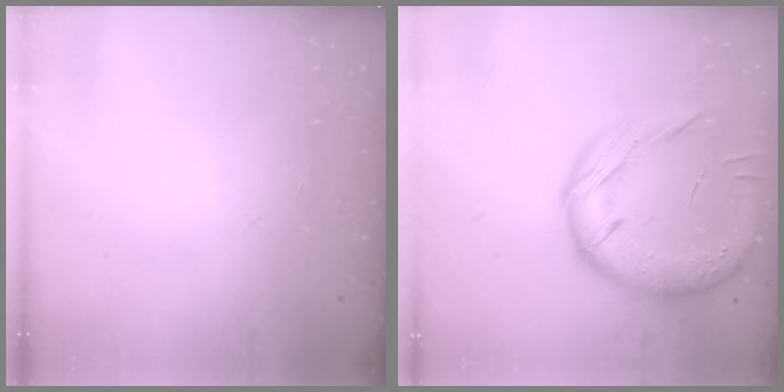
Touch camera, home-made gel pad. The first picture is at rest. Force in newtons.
{"total": 17.7, "press": 17.4, "slide": 3.2}